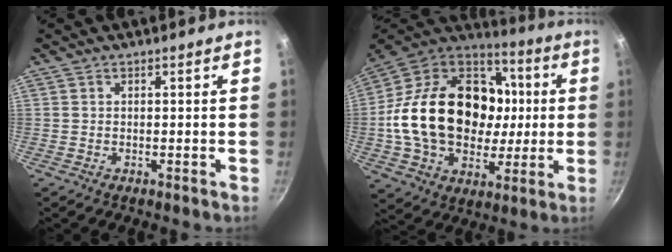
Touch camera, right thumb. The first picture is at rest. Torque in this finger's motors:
{"motor_torque": [-0.15, 2.28, 1.74, -1.06, 0.67]}